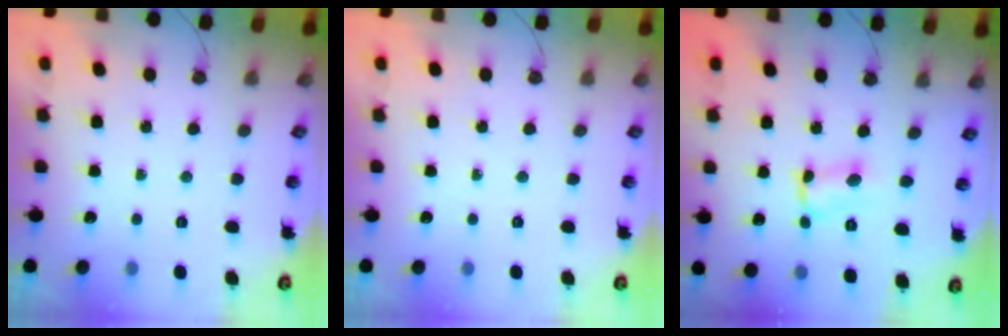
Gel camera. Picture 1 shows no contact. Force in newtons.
{"total": 0.0}
{"total": 3.1, "press": 3.1, "slide": 0.1}